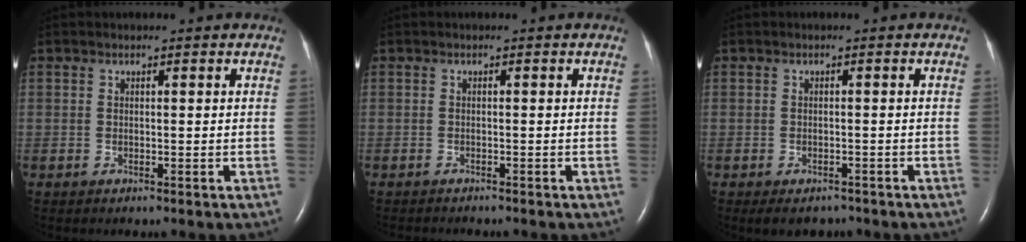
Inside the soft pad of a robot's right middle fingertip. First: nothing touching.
{"total": 2.8, "force": [-2.6, 0.5, 0.9], "torque": [-0.014, -0.005, -0.031]}
{"total": 4.1, "force": [-3.3, 2.0, 1.5], "torque": [-0.012, -0.002, -0.043]}